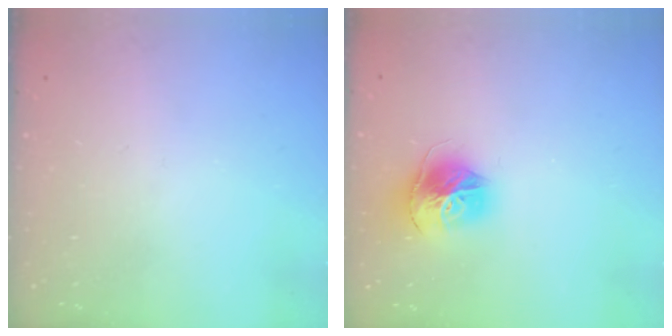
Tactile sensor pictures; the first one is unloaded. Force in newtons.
{"total": 14.8, "press": 14.7, "slide": 1.6}